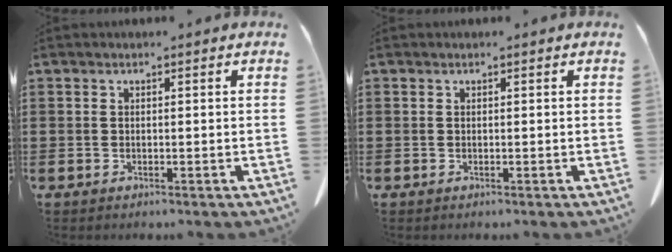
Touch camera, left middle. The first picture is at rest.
{"total": 0.0}